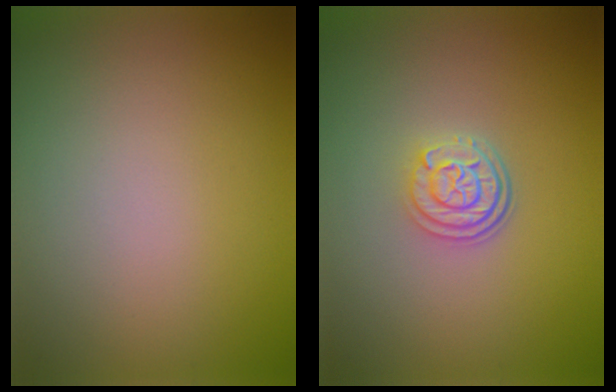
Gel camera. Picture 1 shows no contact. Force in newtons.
{"total": 3.0, "press": 2.5, "slide": 1.8}